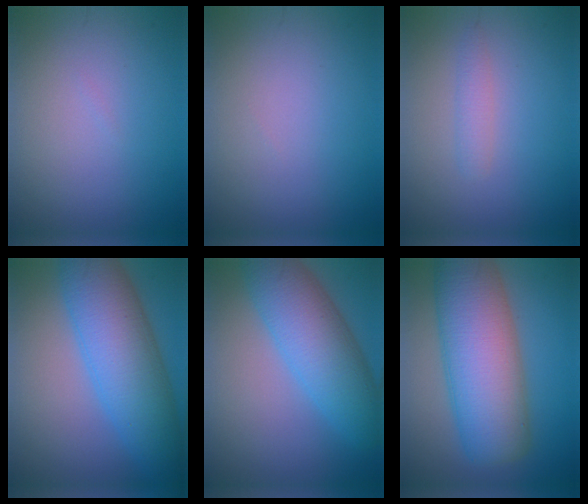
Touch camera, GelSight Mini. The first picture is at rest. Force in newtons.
{"total": 0.0}
{"total": 1.4, "press": 1.4, "slide": 0.1}
{"total": 9.4, "press": 9.4, "slide": 0.3}
{"total": 7.8, "press": 7.8, "slide": 0.2}
{"total": 11.6, "press": 11.6, "slide": 0.3}